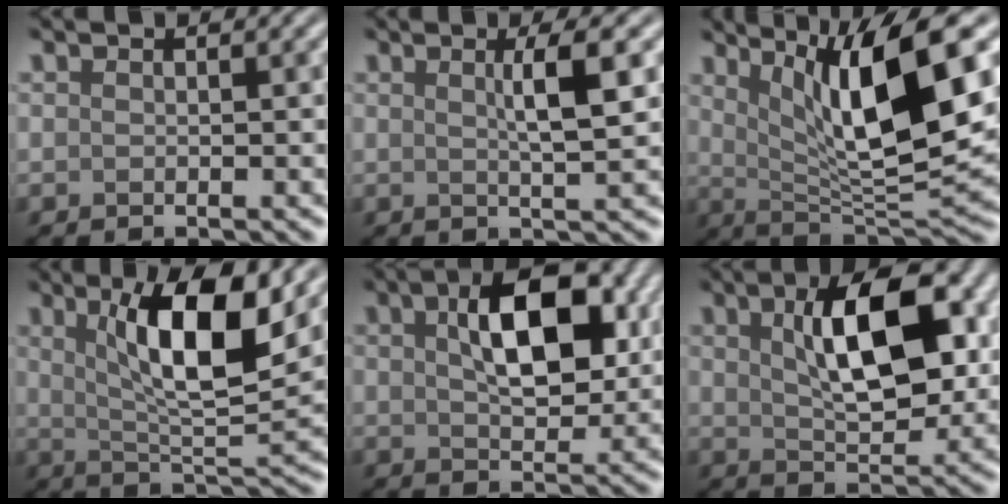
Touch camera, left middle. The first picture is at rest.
{"total": 3.6, "force": [0.9, 0.7, 3.5], "torque": [-0.051, 0.005, 0.011]}
{"total": 10.2, "force": [3.3, 2.6, 9.3], "torque": [-0.143, -0.013, 0.063]}
{"total": 8.8, "force": [3.1, 2.4, 7.9], "torque": [-0.126, -0.006, 0.055]}
{"total": 7.9, "force": [2.1, 4.0, 6.4], "torque": [-0.107, 0.012, 0.033]}
{"total": 8.6, "force": [2.2, 3.9, 7.3], "torque": [-0.122, 0.009, 0.038]}